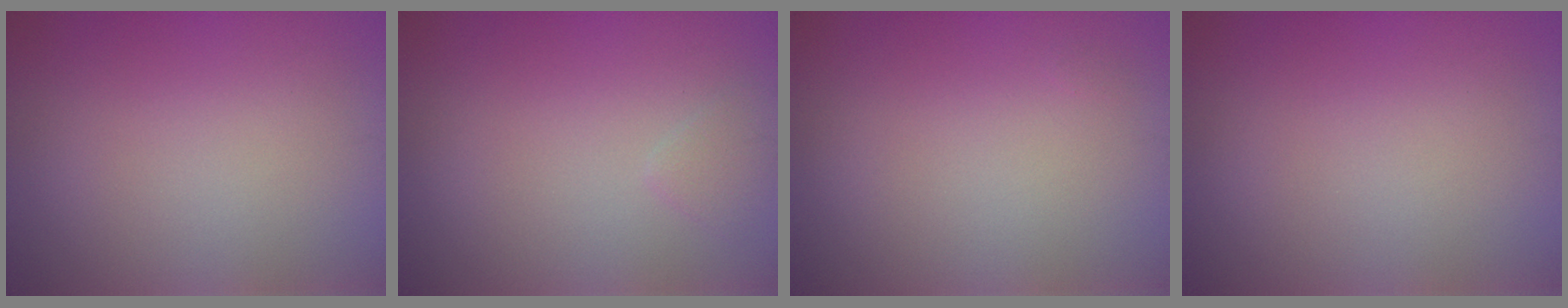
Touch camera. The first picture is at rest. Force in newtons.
{"total": 0.9, "press": 0.9, "slide": 0.1}
{"total": 0.0}
{"total": 0.0}